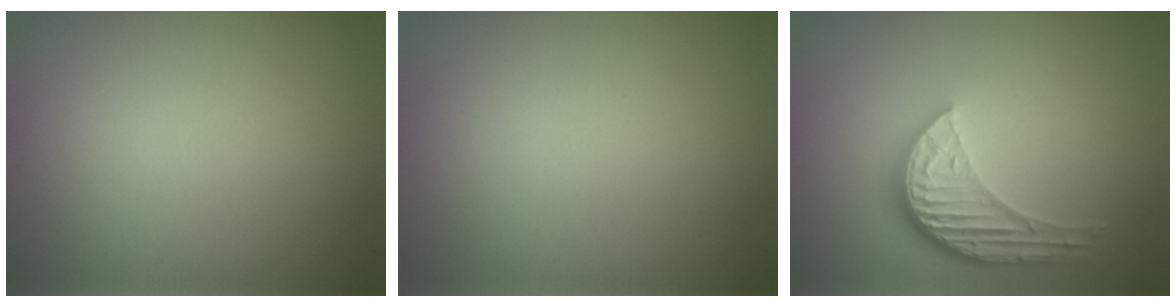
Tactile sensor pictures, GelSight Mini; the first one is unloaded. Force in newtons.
{"total": 0.0}
{"total": 5.3, "press": 3.9, "slide": 3.5}